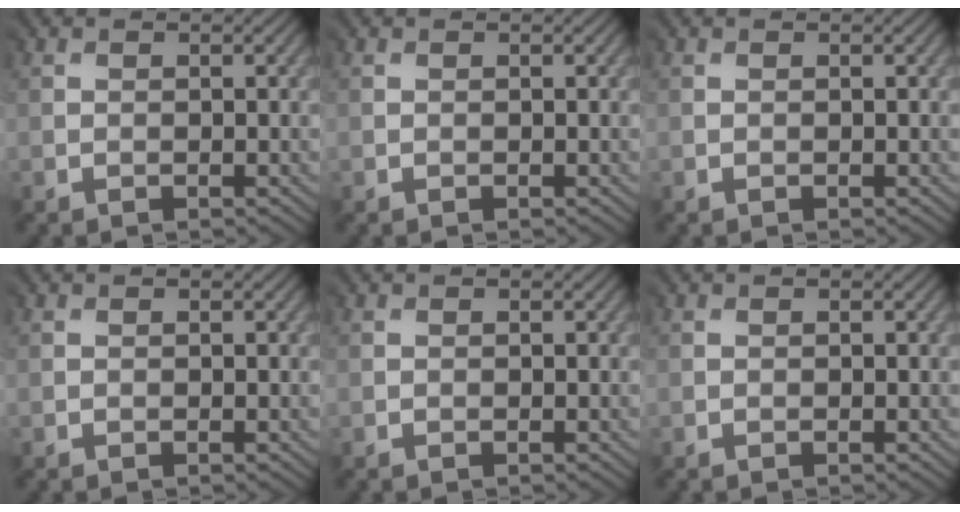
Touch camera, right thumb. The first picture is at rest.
{"total": 0.0}
{"total": 0.0}
{"total": 0.0}
{"total": 0.0}
{"total": 0.0}